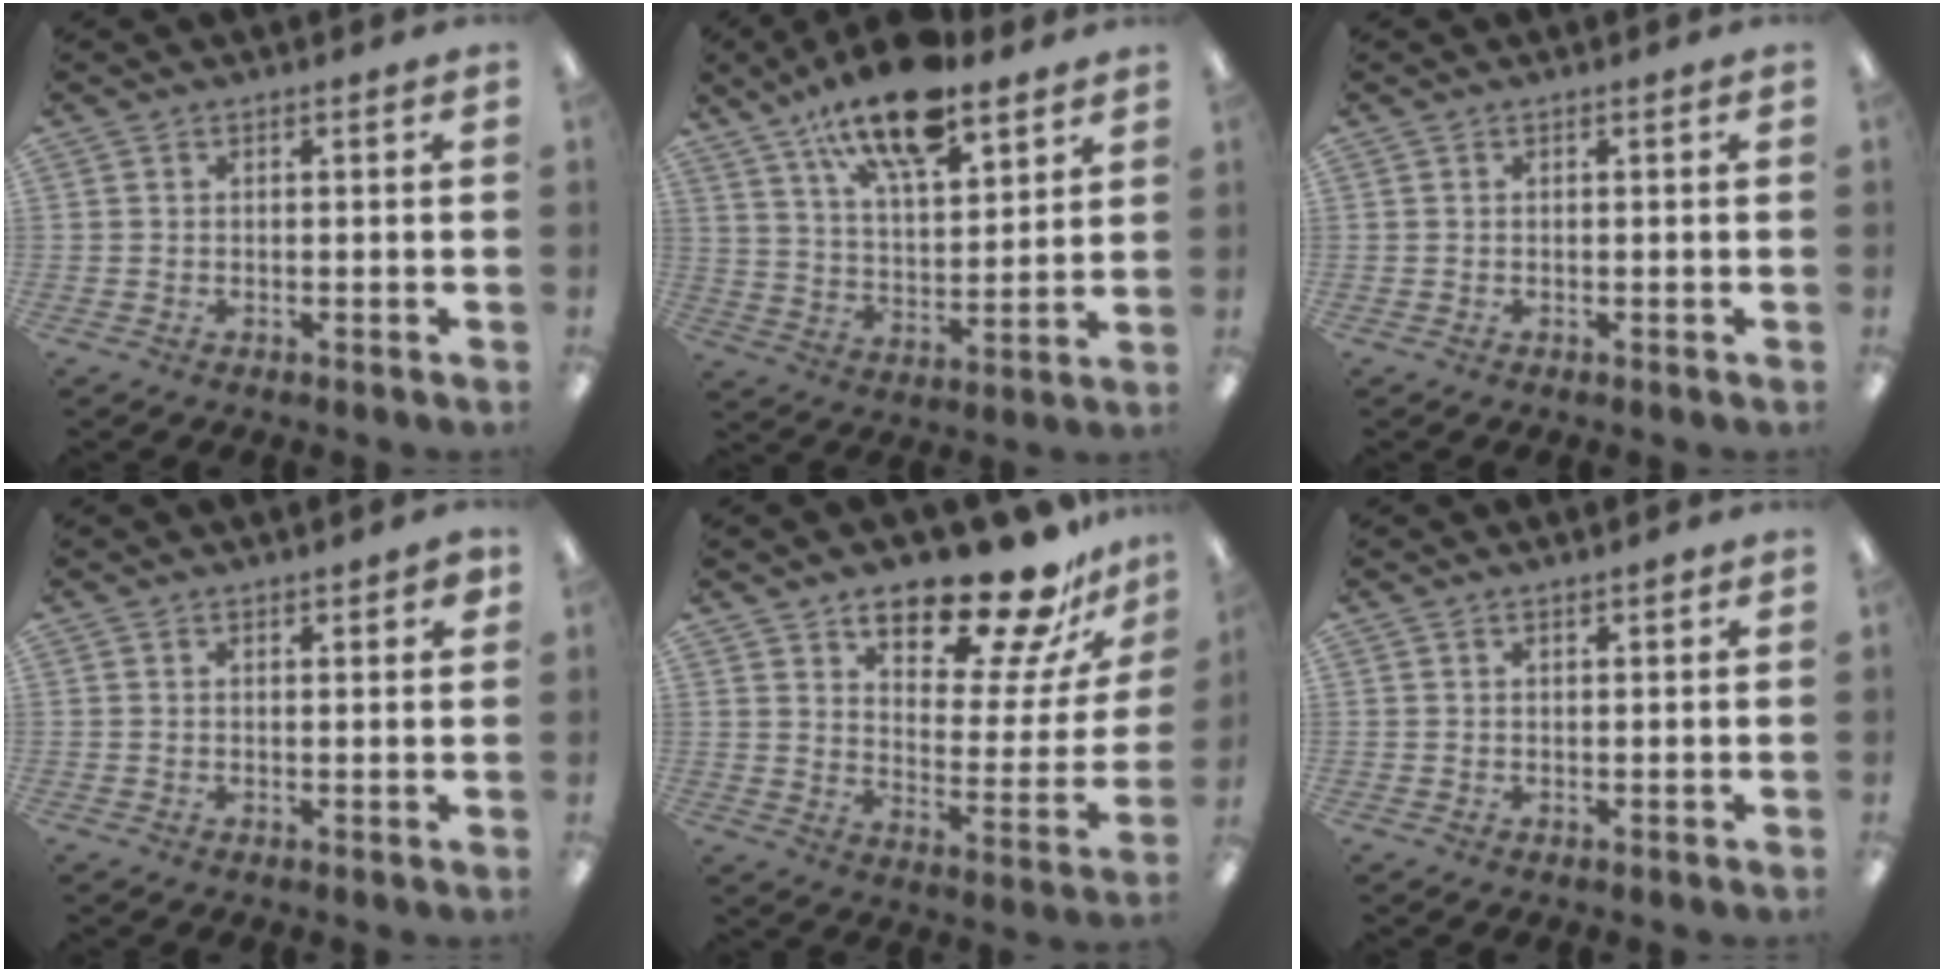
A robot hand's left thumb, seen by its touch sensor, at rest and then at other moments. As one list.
[{"total": 17.7, "force": [12.8, 6.5, 10.4], "torque": [-0.173, -0.063, 0.216]}, {"total": 0.0}, {"total": 1.9, "force": [1.4, 0.5, 1.1], "torque": [-0.007, -0.007, 0.022]}, {"total": 19.7, "force": [15.9, 6.1, 9.8], "torque": [-0.138, -0.122, 0.264]}, {"total": 1.1, "force": [0.9, 0.4, 0.6], "torque": [-0.004, -0.003, 0.014]}]